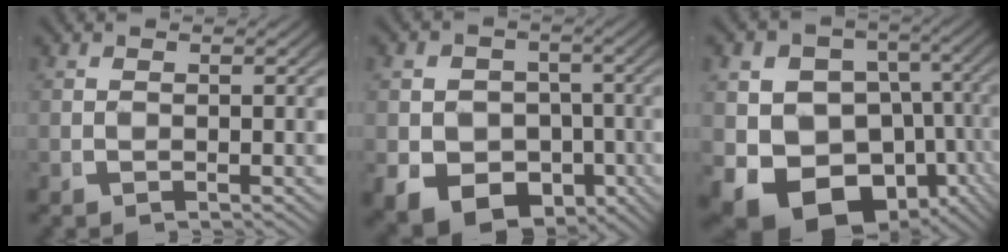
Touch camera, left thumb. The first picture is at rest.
{"total": 10.8, "force": [-4.4, 8.5, 5.1], "torque": [-0.113, -0.055, -0.051]}
{"total": 17.1, "force": [-5.9, 13.0, 9.5], "torque": [-0.212, -0.106, -0.059]}